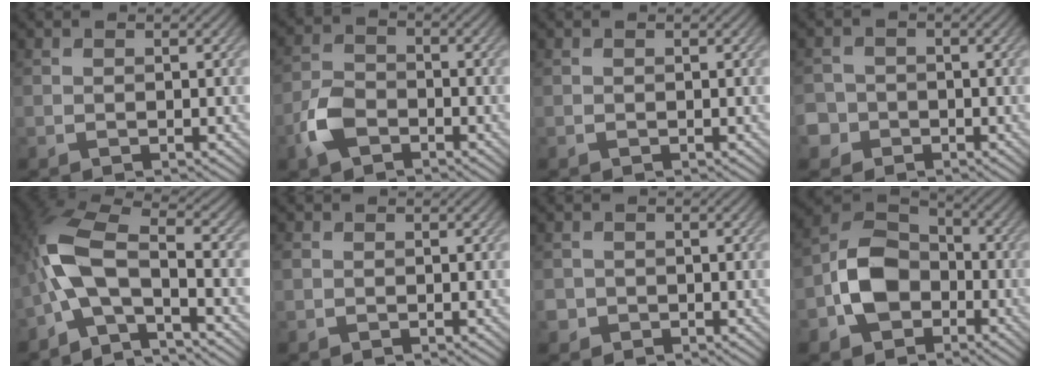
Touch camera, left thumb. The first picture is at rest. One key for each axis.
{"total": 5.2, "fx": -2.8, "fy": 3.2, "fz": 3.0, "tx": -0.075, "ty": -0.002, "tz": -0.069}
{"total": 0.0}
{"total": 3.8, "fx": -1.7, "fy": 3.4, "fz": 0.4, "tx": -0.006, "ty": -0.002, "tz": -0.050}
{"total": 10.2, "fx": -2.9, "fy": 3.9, "fz": 9.0, "tx": -0.190, "ty": 0.010, "tz": -0.077}
{"total": 0.9, "fx": -0.2, "fy": 0.8, "fz": 0.3, "tx": -0.007, "ty": -0.003, "tz": -0.008}
{"total": 1.9, "fx": -0.8, "fy": 1.7, "fz": 0.2, "tx": -0.004, "ty": -0.002, "tz": -0.020}
{"total": 8.8, "fx": -2.9, "fy": 6.5, "fz": 5.2, "tx": -0.114, "ty": 0.004, "tz": -0.078}